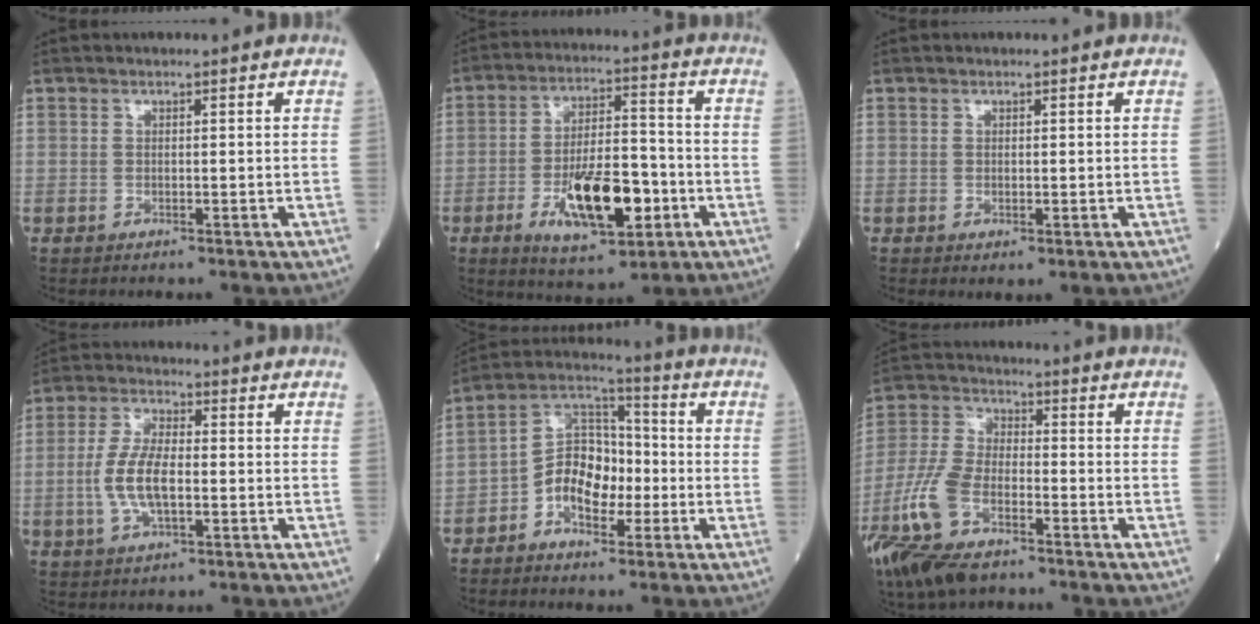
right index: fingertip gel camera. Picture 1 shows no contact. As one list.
[{"total": 13.8, "force": [-4.7, 4.5, 12.1], "torque": [-0.214, -0.002, -0.074]}, {"total": 1.2, "force": [-0.2, 0.6, 1.0], "torque": [-0.019, -0.006, -0.001]}, {"total": 8.4, "force": [-1.2, 3.3, 7.6], "torque": [-0.162, 0.005, -0.025]}, {"total": 9.3, "force": [-2.8, 5.9, 6.7], "torque": [-0.126, 0.030, -0.056]}, {"total": 13.6, "force": [-7.4, 5.6, 10.0], "torque": [-0.229, -0.013, -0.141]}]